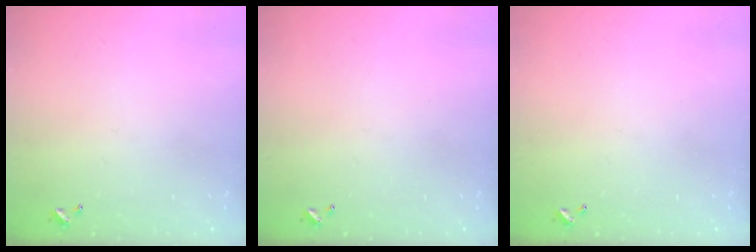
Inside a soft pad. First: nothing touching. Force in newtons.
{"total": 0.0}
{"total": 0.0}